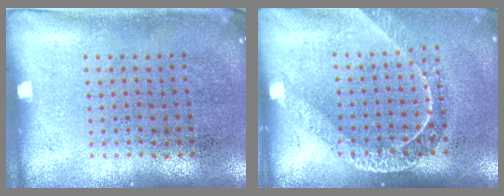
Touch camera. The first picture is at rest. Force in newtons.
{"total": 1.6, "press": 1.4, "slide": 0.8}